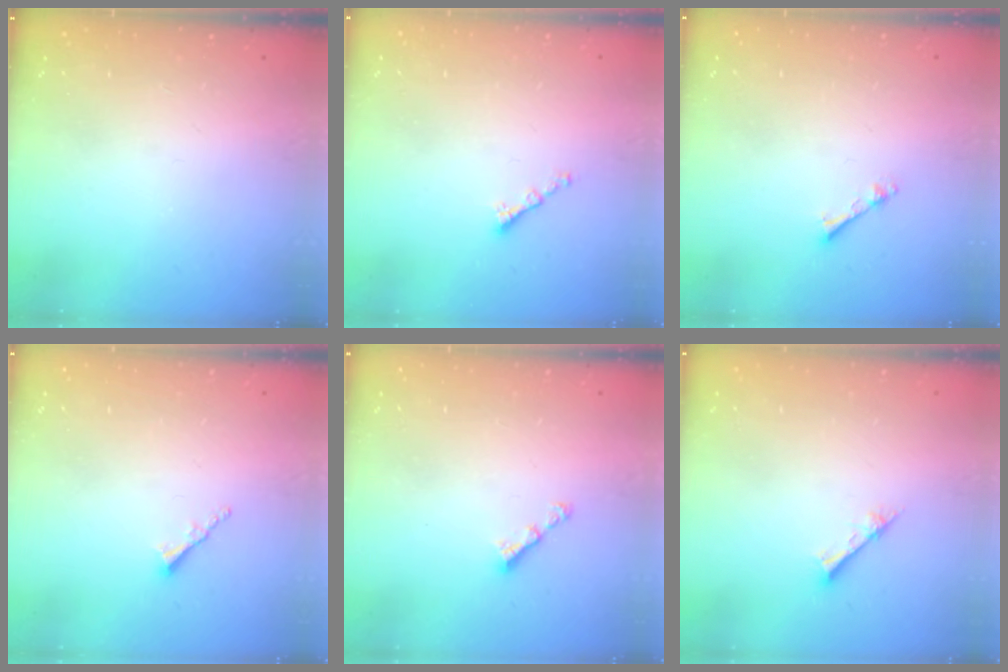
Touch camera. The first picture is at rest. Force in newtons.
{"total": 1.6, "press": 1.6, "slide": 0.0}
{"total": 1.7, "press": 1.7, "slide": 0.3}
{"total": 1.7, "press": 1.7, "slide": 0.2}
{"total": 3.4, "press": 3.4, "slide": 0.4}
{"total": 1.7, "press": 1.7, "slide": 0.2}